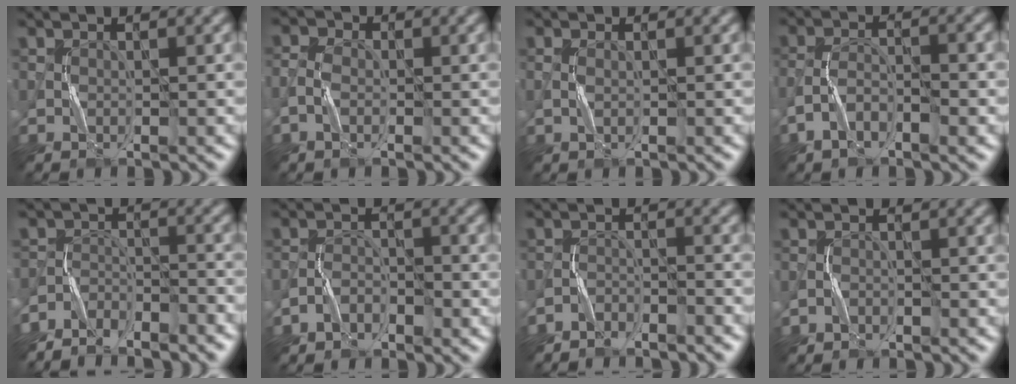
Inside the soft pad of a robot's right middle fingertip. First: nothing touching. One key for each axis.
{"total": 2.1, "fx": -0.8, "fy": 1.4, "fz": 1.4, "tx": -0.032, "ty": 0.002, "tz": -0.021}
{"total": 0.9, "fx": 0.1, "fy": 0.5, "fz": 0.8, "tx": -0.019, "ty": -0.001, "tz": 0.002}
{"total": 4.0, "fx": -2.0, "fy": 1.5, "fz": 3.0, "tx": -0.059, "ty": 0.007, "tz": -0.043}
{"total": 5.1, "fx": -4.6, "fy": 1.8, "fz": 1.1, "tx": -0.018, "ty": -0.003, "tz": -0.092}
{"total": 2.3, "fx": -1.5, "fy": 1.3, "fz": 1.2, "tx": -0.018, "ty": 0.010, "tz": -0.031}
{"total": 2.6, "fx": -2.5, "fy": 0.7, "fz": 0.3, "tx": -0.003, "ty": 0.004, "tz": -0.054}
{"total": 0.8, "fx": -0.7, "fy": 0.3, "fz": 0.1, "tx": -0.001, "ty": 0.005, "tz": -0.015}